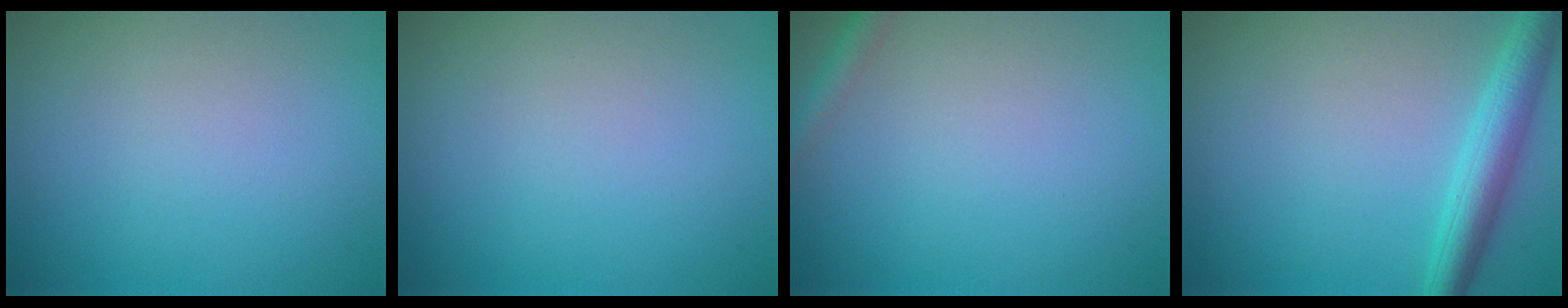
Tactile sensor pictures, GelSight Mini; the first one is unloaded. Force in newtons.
{"total": 0.0}
{"total": 1.5, "press": 1.5, "slide": 0.1}
{"total": 3.9, "press": 3.9, "slide": 0.1}